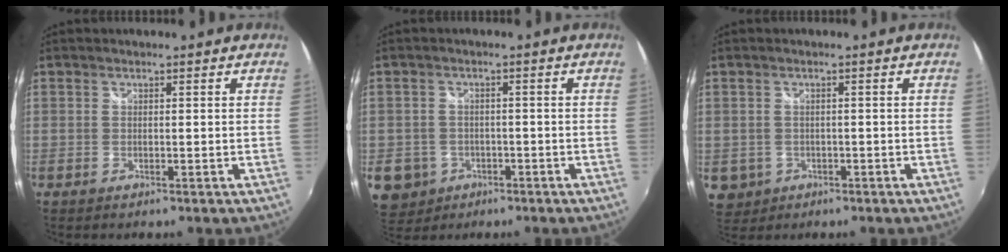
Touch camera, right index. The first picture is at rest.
{"total": 7.1, "force": [-2.6, 6.3, 2.0], "torque": [-0.064, 0.002, -0.031]}
{"total": 5.1, "force": [-1.1, 4.8, 1.5], "torque": [-0.043, -0.004, -0.004]}